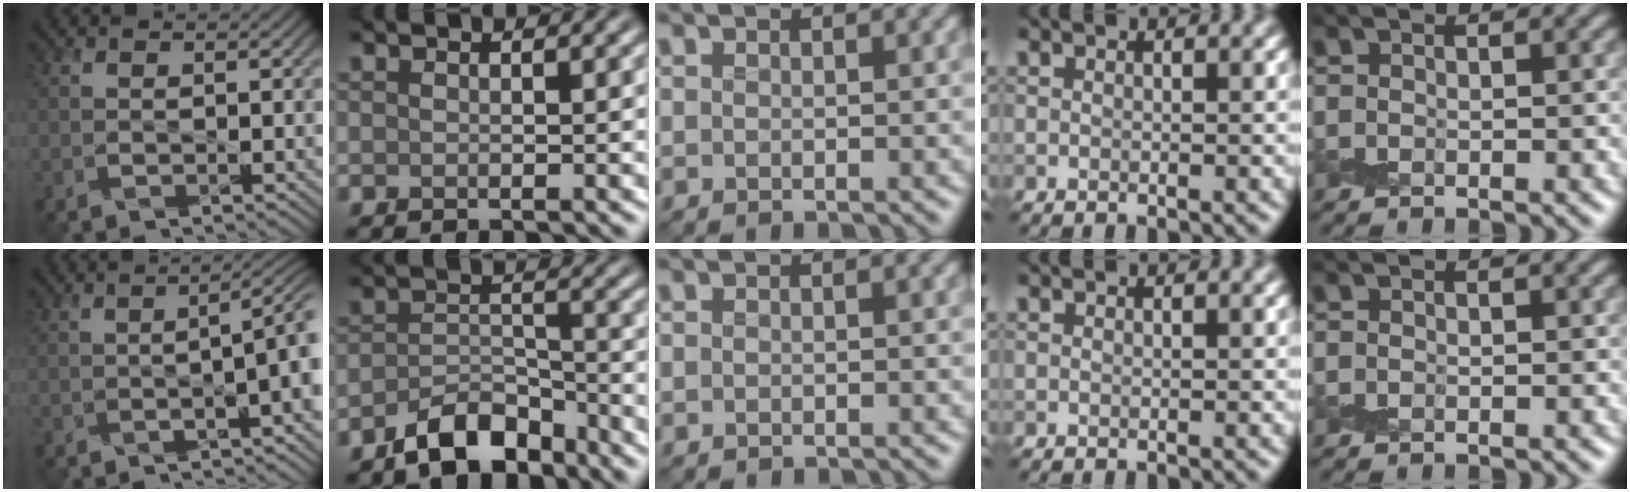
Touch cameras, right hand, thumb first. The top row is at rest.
{"thumb": {"total": 6.0, "force": [-0.9, 1.4, 5.8], "torque": [-0.070, 0.005, -0.018]}, "index": {"total": 5.1, "force": [-3.7, 2.4, 2.6], "torque": [-0.039, -0.001, -0.071]}}